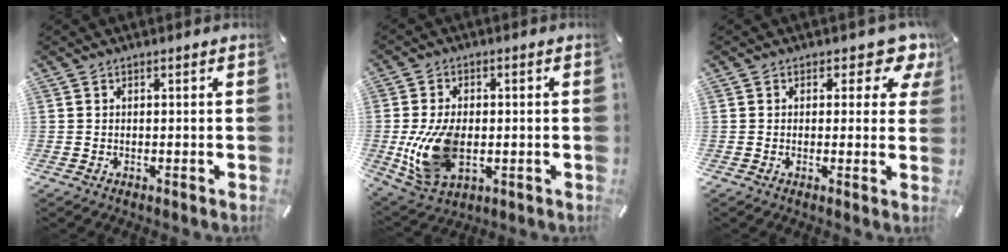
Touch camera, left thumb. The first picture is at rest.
{"total": 13.5, "force": [-1.9, 8.7, 10.1], "torque": [-0.226, -0.011, -0.033]}
{"total": 6.8, "force": [4.1, 3.4, 4.2], "torque": [-0.037, -0.026, 0.063]}